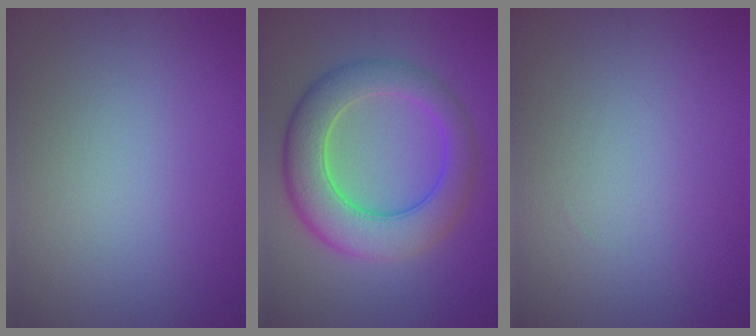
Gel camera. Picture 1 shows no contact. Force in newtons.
{"total": 7.9, "press": 7.9, "slide": 0.1}
{"total": 0.0}